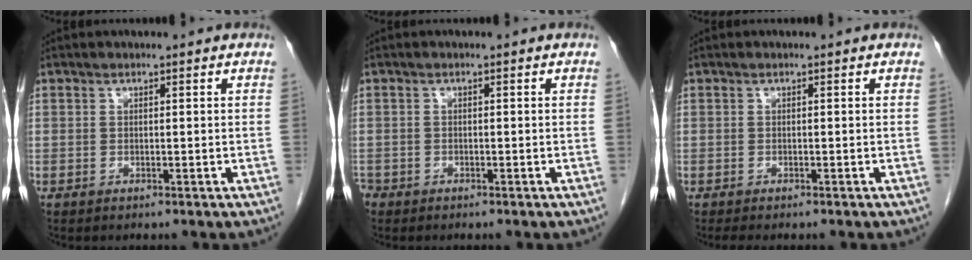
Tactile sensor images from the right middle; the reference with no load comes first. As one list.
[{"total": 1.9, "force": [-1.5, 1.1, 0.3], "torque": [-0.015, -0.001, -0.029]}, {"total": 2.5, "force": [-2.1, 0.4, 1.3], "torque": [-0.023, -0.009, -0.027]}]